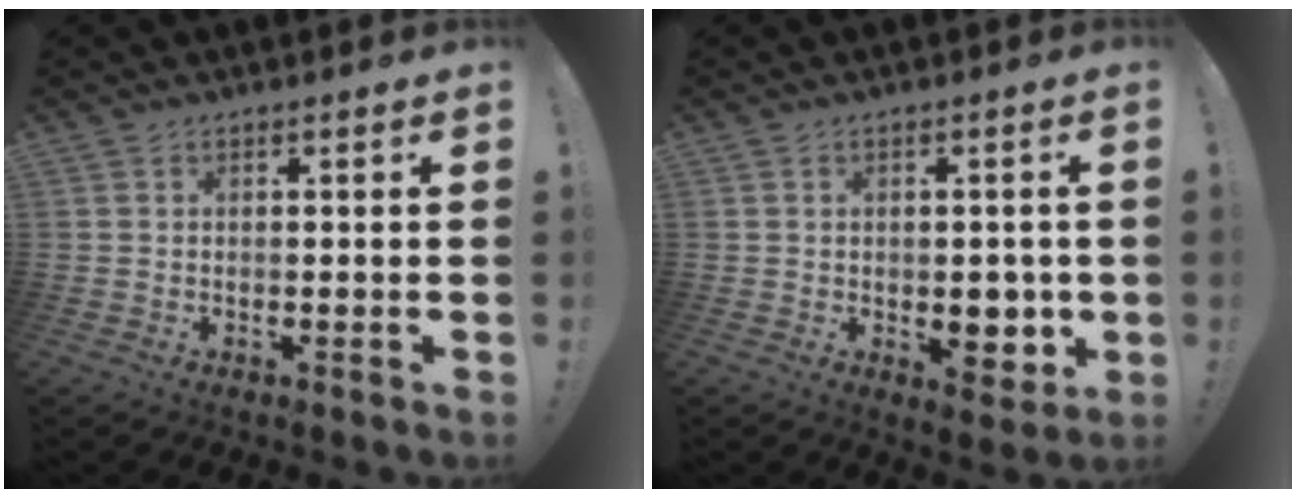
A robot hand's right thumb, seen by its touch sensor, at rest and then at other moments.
{"total": 7.2, "force": [-1.2, 4.8, 5.2], "torque": [-0.049, 0.003, -0.014]}